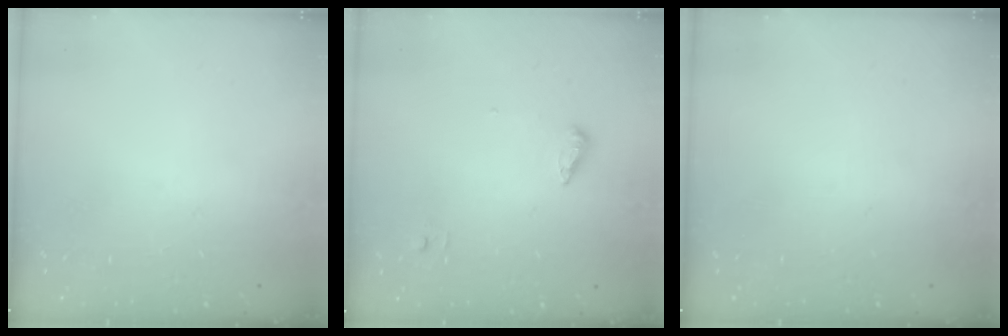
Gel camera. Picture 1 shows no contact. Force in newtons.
{"total": 5.9, "press": 5.8, "slide": 1.4}
{"total": 0.0}